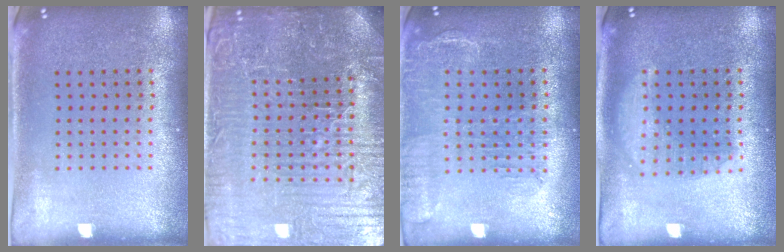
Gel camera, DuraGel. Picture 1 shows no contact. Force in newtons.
{"total": 6.7, "press": 6.1, "slide": 2.9}
{"total": 1.7, "press": 1.4, "slide": 0.8}
{"total": 1.4, "press": 1.4, "slide": 0.2}